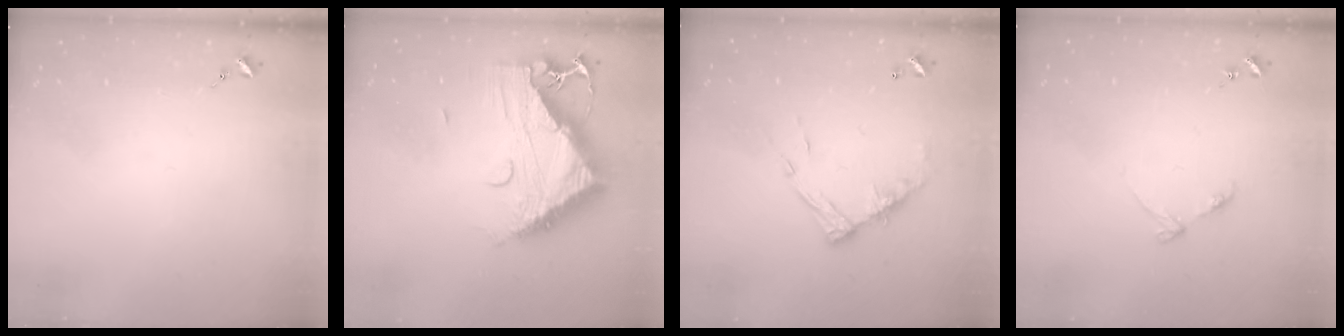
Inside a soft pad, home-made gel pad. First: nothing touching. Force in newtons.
{"total": 15.7, "press": 15.6, "slide": 1.5}
{"total": 12.1, "press": 12.1, "slide": 1.1}
{"total": 3.6, "press": 3.5, "slide": 0.4}